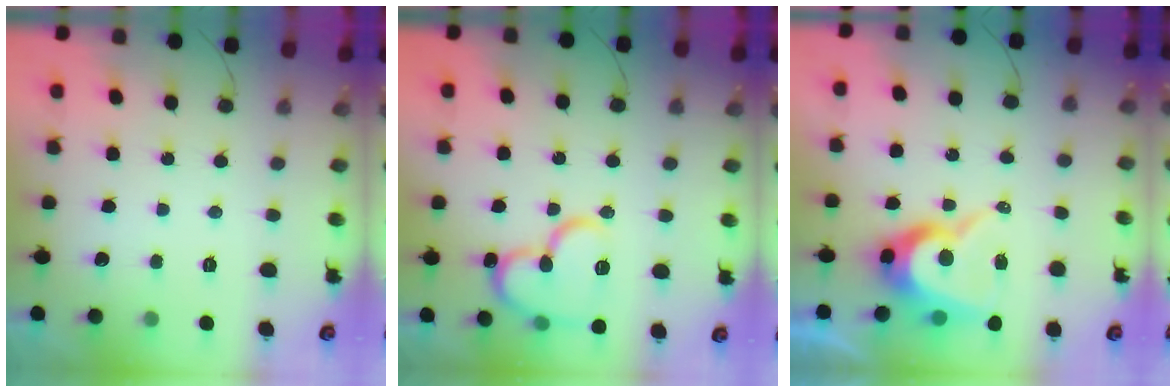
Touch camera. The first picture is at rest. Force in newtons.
{"total": 16.0, "press": 15.9, "slide": 2.2}
{"total": 11.7, "press": 11.6, "slide": 1.2}